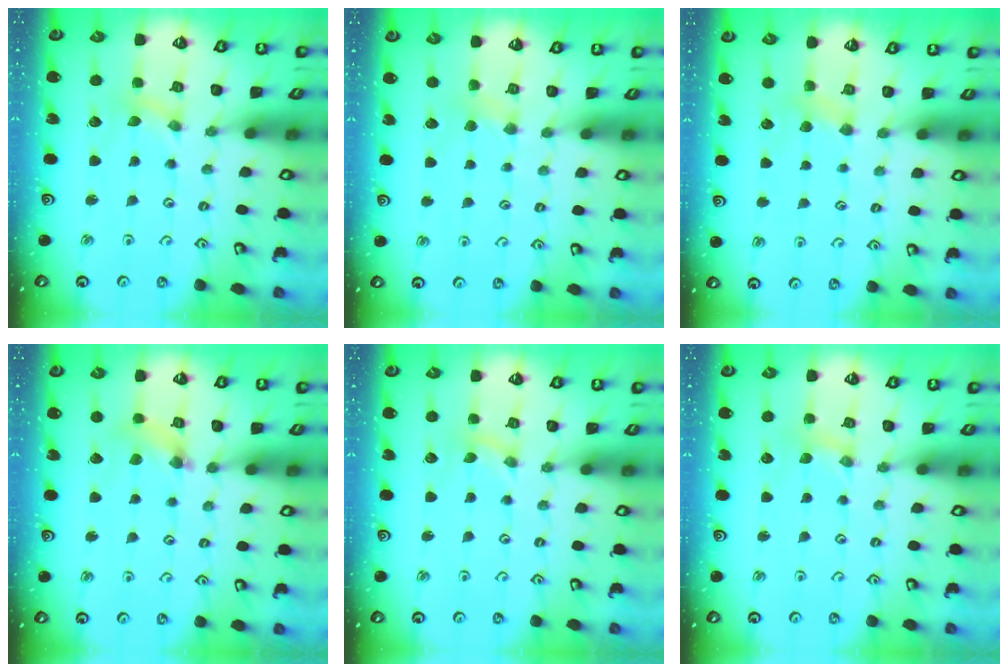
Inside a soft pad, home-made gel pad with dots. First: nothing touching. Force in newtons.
{"total": 2.5, "press": 2.5, "slide": 0.4}
{"total": 3.8, "press": 3.8, "slide": 0.7}
{"total": 3.2, "press": 3.2, "slide": 0.4}
{"total": 0.0}
{"total": 0.0}